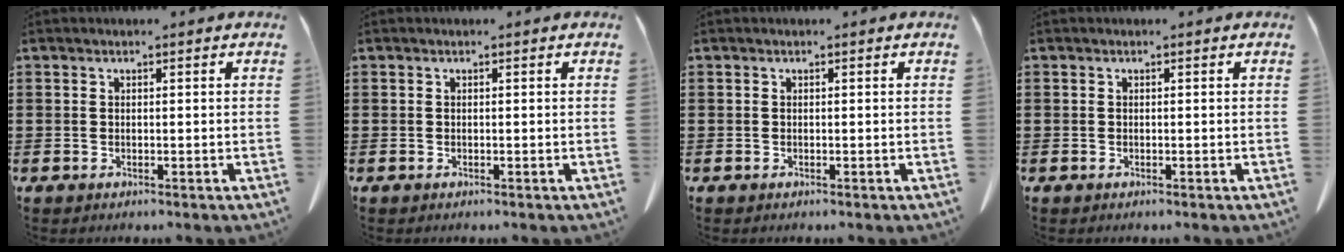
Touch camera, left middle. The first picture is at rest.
{"total": 0.0}
{"total": 0.0}
{"total": 0.0}